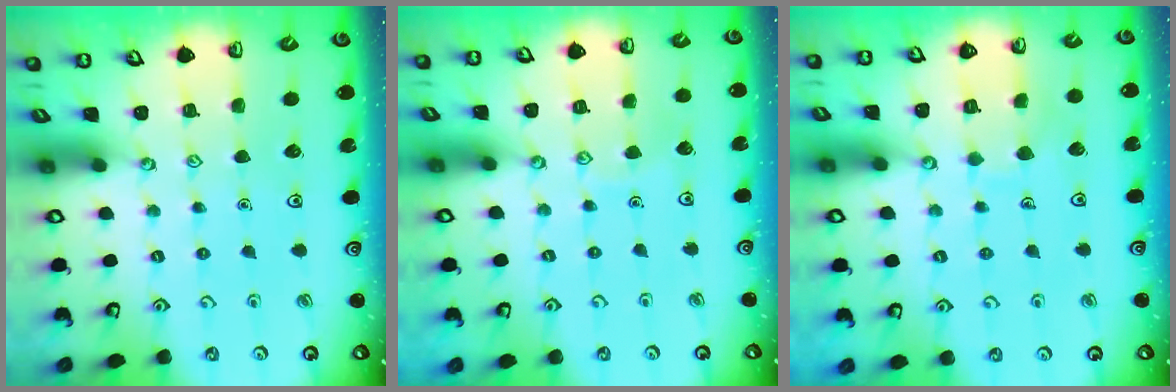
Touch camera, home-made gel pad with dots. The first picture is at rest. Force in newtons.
{"total": 3.4, "press": 3.4, "slide": 0.3}
{"total": 5.8, "press": 5.8, "slide": 0.6}